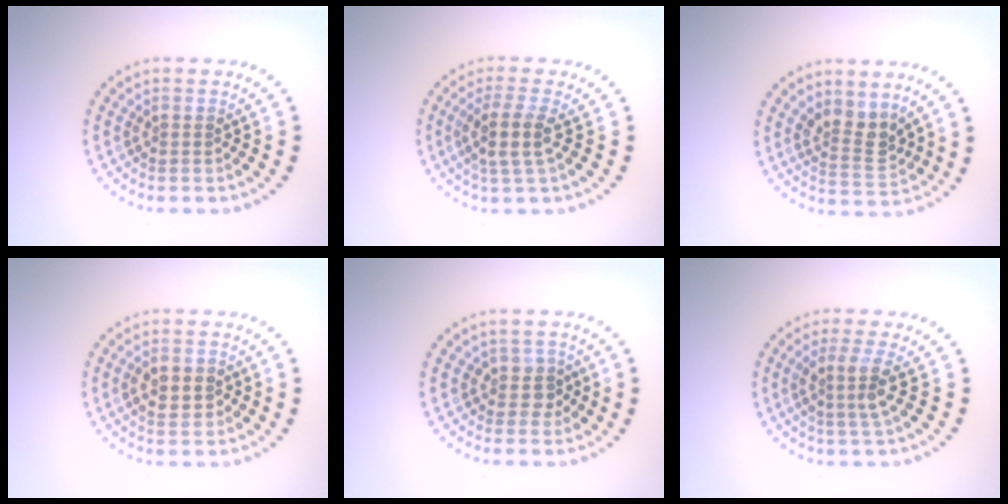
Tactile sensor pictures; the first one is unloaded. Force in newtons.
{"total": 2.9, "press": 2.3, "slide": 1.6}
{"total": 3.0, "press": 2.6, "slide": 1.5}
{"total": 2.8, "press": 2.8, "slide": 0.2}
{"total": 1.8, "press": 1.6, "slide": 1.0}
{"total": 2.7, "press": 2.0, "slide": 1.8}